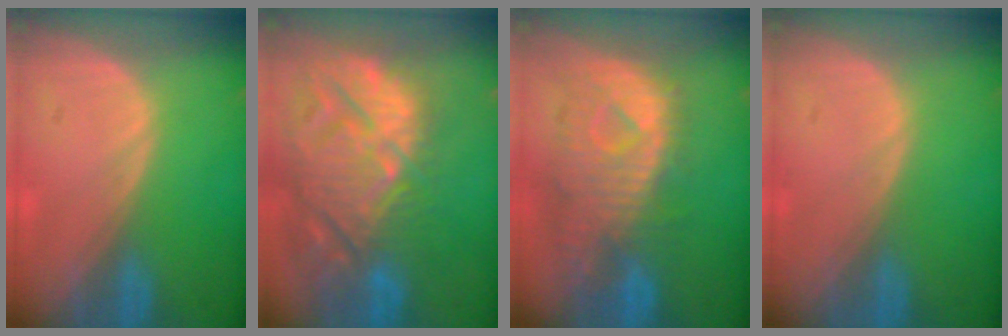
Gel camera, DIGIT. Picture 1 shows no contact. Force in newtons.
{"total": 15.2, "press": 13.1, "slide": 7.8}
{"total": 10.9, "press": 9.7, "slide": 5.0}
{"total": 0.0}